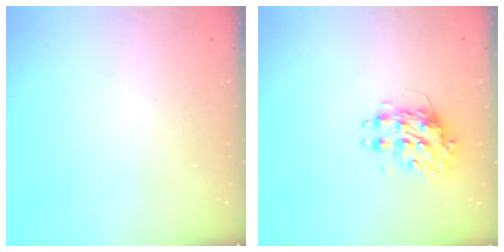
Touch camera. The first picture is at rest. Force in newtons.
{"total": 8.1, "press": 8.1, "slide": 0.2}